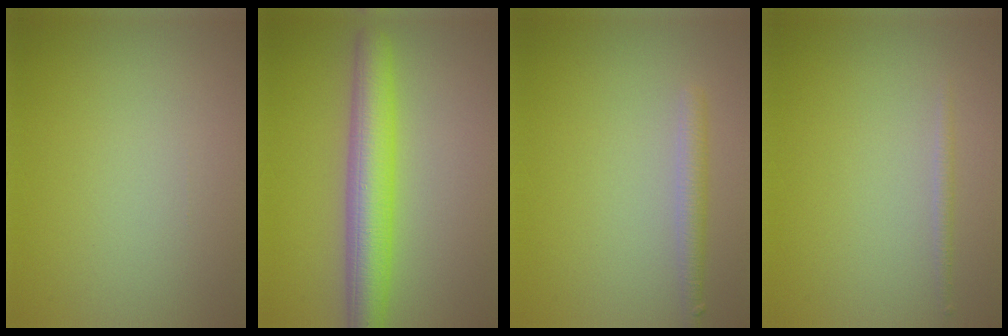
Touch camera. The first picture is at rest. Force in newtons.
{"total": 6.1, "press": 6.1, "slide": 0.1}
{"total": 1.8, "press": 1.8, "slide": 0.1}
{"total": 0.8, "press": 0.8, "slide": 0.0}